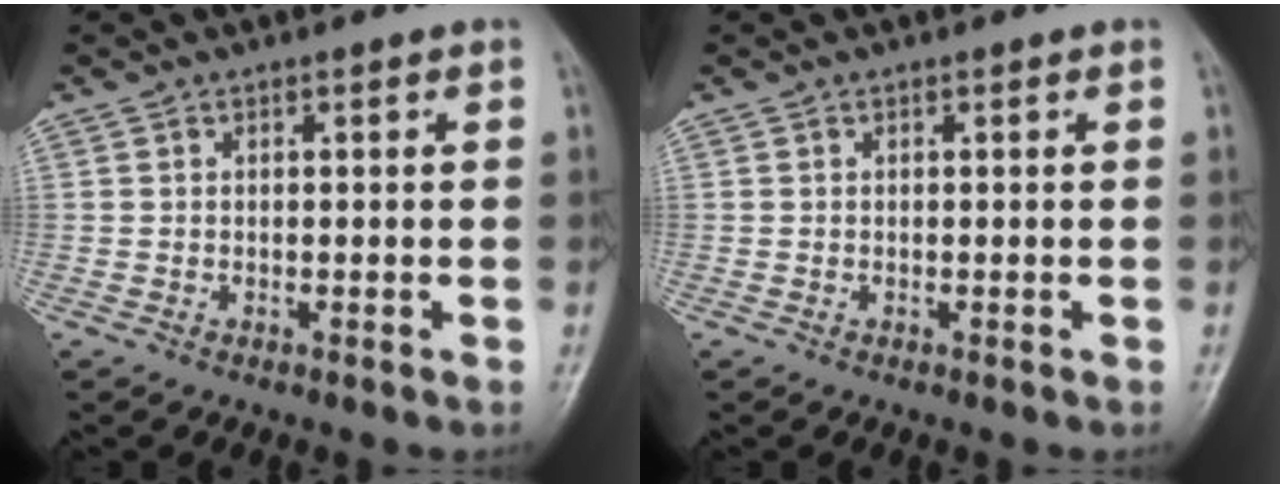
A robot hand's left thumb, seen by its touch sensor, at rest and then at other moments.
{"total": 0.0}